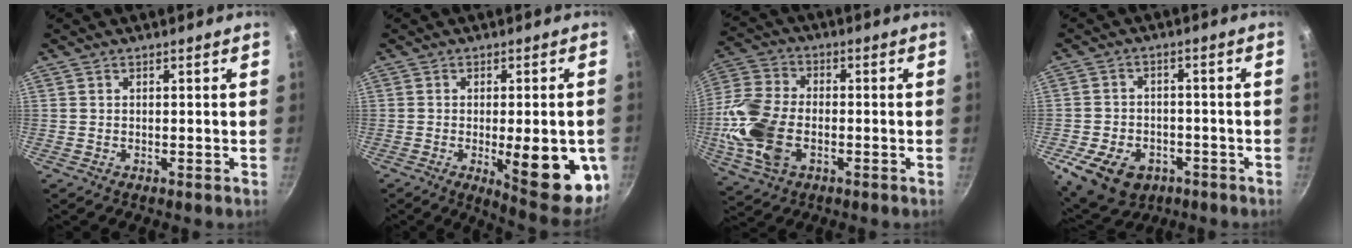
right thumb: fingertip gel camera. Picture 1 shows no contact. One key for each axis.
{"total": 16.9, "fx": -3.8, "fy": 5.5, "fz": 15.6, "tx": -0.168, "ty": -0.007, "tz": -0.040}
{"total": 14.9, "fx": -3.2, "fy": 9.5, "fz": 11.1, "tx": -0.224, "ty": 0.020, "tz": -0.069}
{"total": 13.2, "fx": -5.6, "fy": 9.4, "fz": 7.5, "tx": -0.120, "ty": 0.020, "tz": -0.080}